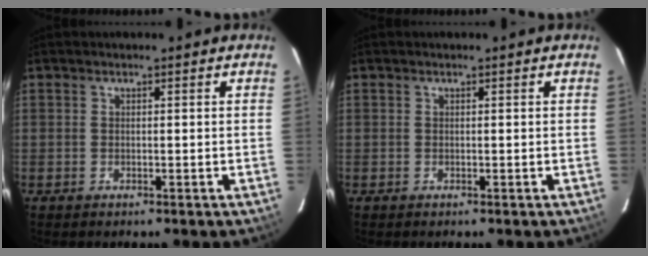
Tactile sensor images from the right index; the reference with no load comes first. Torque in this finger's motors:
{"motor_torque": [0.00, 0.00, 0.01, 0.01]}